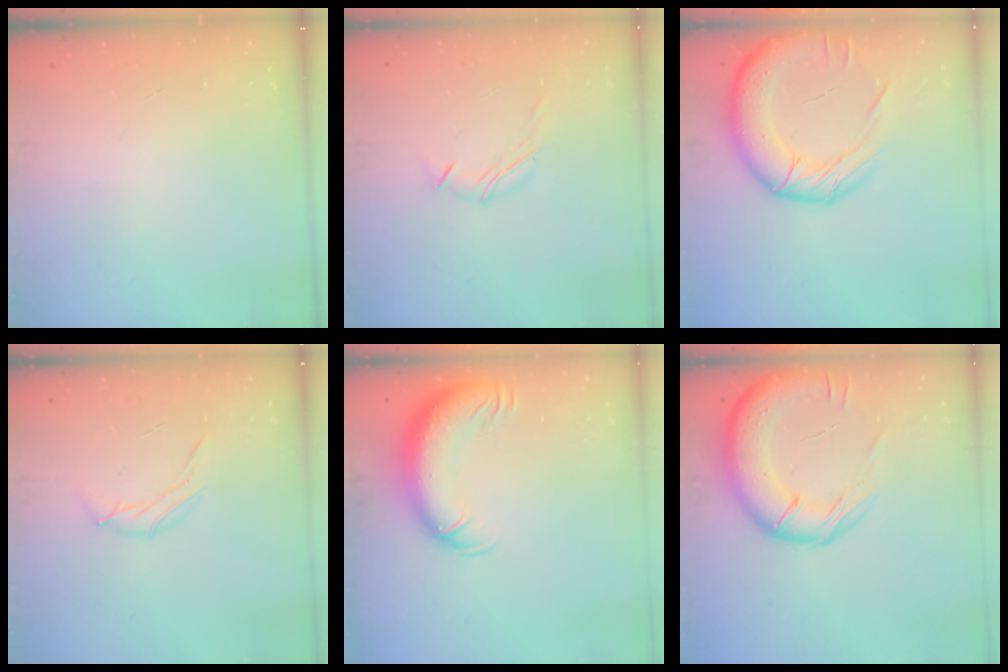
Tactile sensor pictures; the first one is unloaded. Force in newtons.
{"total": 5.7, "press": 5.6, "slide": 0.7}
{"total": 20.3, "press": 19.9, "slide": 4.2}
{"total": 6.8, "press": 6.8, "slide": 0.5}
{"total": 13.1, "press": 12.8, "slide": 3.1}
{"total": 18.4, "press": 18.0, "slide": 3.7}